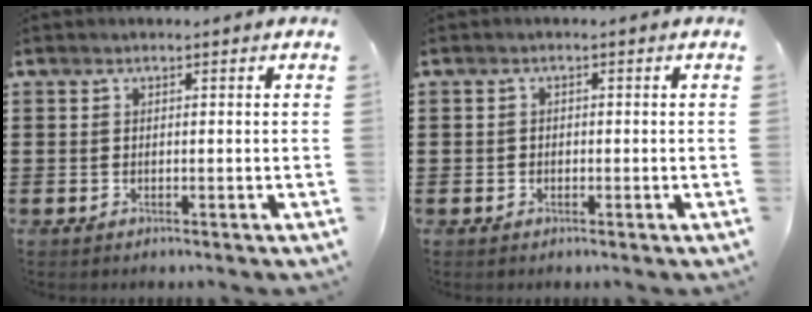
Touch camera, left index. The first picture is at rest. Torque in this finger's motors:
{"motor_torque": [-0.09, 0.08, -0.02, -0.01]}